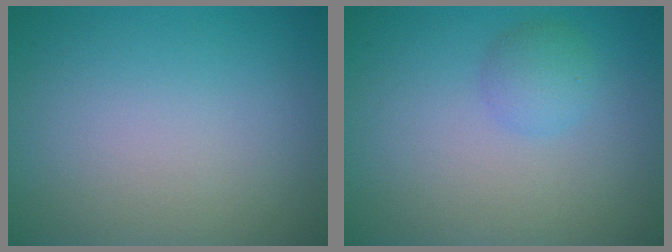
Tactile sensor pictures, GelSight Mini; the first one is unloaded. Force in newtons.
{"total": 1.8, "press": 1.8, "slide": 0.1}